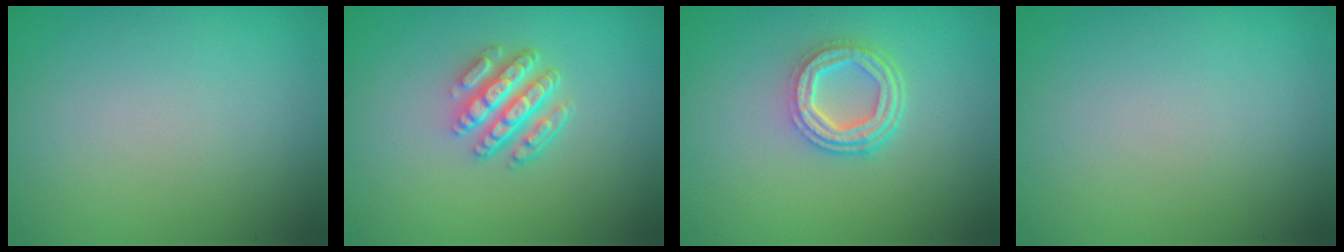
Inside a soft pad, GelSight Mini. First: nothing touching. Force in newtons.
{"total": 4.8, "press": 3.6, "slide": 3.2}
{"total": 4.2, "press": 3.2, "slide": 2.8}
{"total": 0.0}